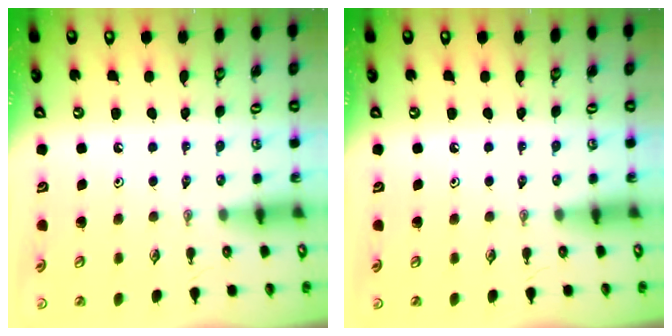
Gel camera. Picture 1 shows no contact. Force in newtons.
{"total": 0.0}